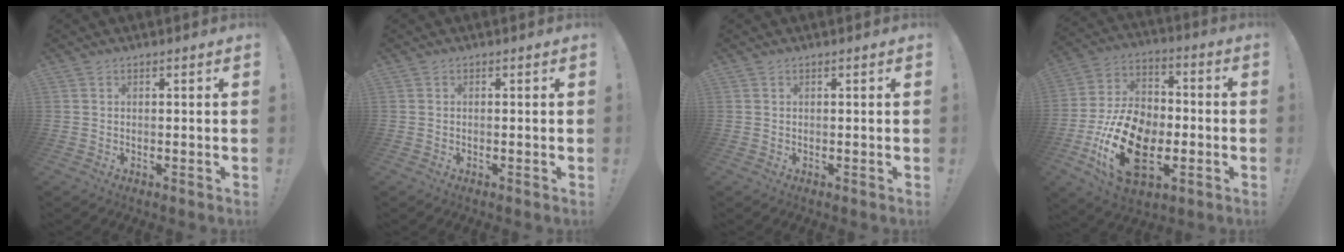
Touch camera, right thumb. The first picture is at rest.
{"total": 0.0}
{"total": 0.0}
{"total": 22.6, "force": [-7.1, 14.2, 16.1], "torque": [-0.306, 0.042, -0.108]}